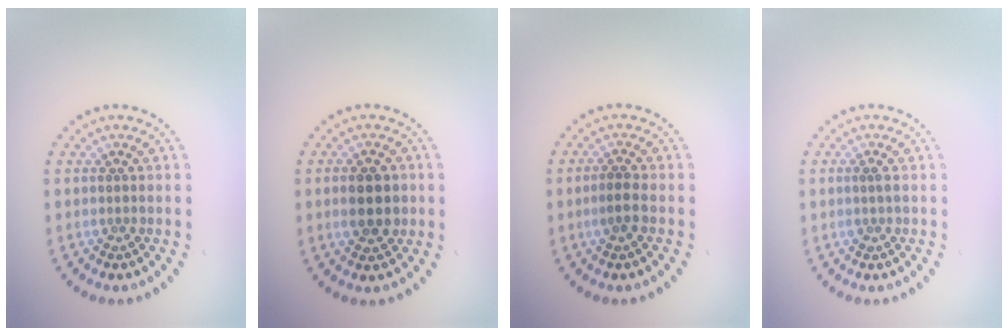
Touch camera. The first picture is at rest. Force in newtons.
{"total": 3.7, "press": 3.7, "slide": 0.3}
{"total": 1.6, "press": 1.5, "slide": 0.6}
{"total": 0.7, "press": 0.7, "slide": 0.3}